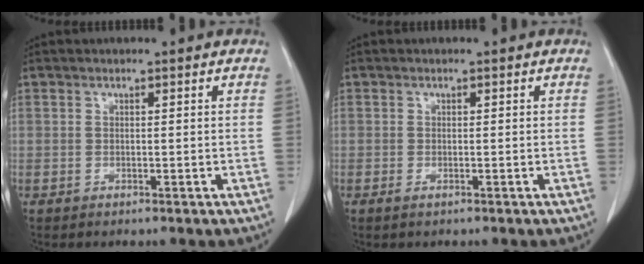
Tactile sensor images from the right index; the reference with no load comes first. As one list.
[{"total": 0.7, "force": [-0.4, 0.1, 0.5], "torque": [-0.009, -0.001, -0.006]}]